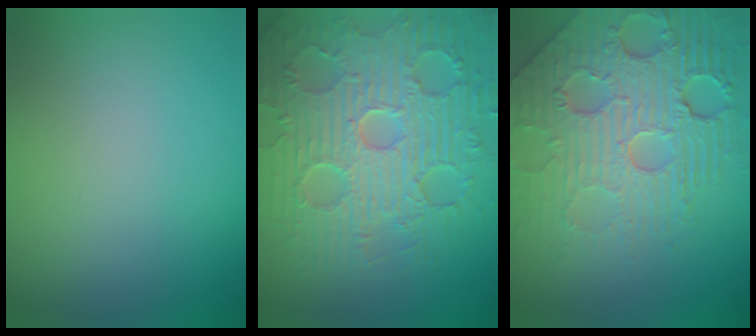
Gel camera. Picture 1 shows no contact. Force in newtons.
{"total": 9.2, "press": 6.8, "slide": 6.2}
{"total": 7.7, "press": 5.9, "slide": 4.9}